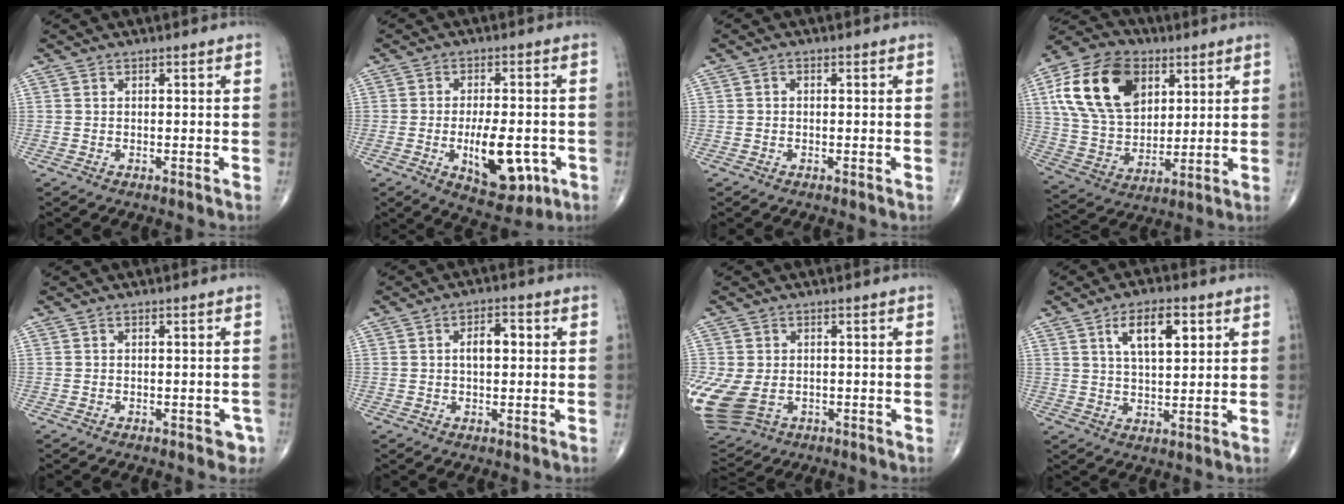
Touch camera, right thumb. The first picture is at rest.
{"total": 12.1, "force": [-3.4, 5.5, 10.2], "torque": [-0.136, 0.000, -0.040]}
{"total": 0.7, "force": [0.0, 0.5, 0.4], "torque": [-0.005, 0.002, -0.004]}
{"total": 20.3, "force": [7.2, 13.3, 13.5], "torque": [-0.235, -0.013, 0.131]}
{"total": 2.6, "force": [-1.4, 1.5, 1.6], "torque": [-0.003, 0.004, -0.016]}
{"total": 4.9, "force": [0.6, 2.6, 4.1], "torque": [-0.061, 0.011, 0.005]}
{"total": 15.1, "force": [-3.2, 11.4, 9.4], "torque": [-0.255, -0.009, -0.038]}
{"total": 9.0, "force": [3.6, 4.0, 7.3], "torque": [-0.102, -0.013, 0.062]}